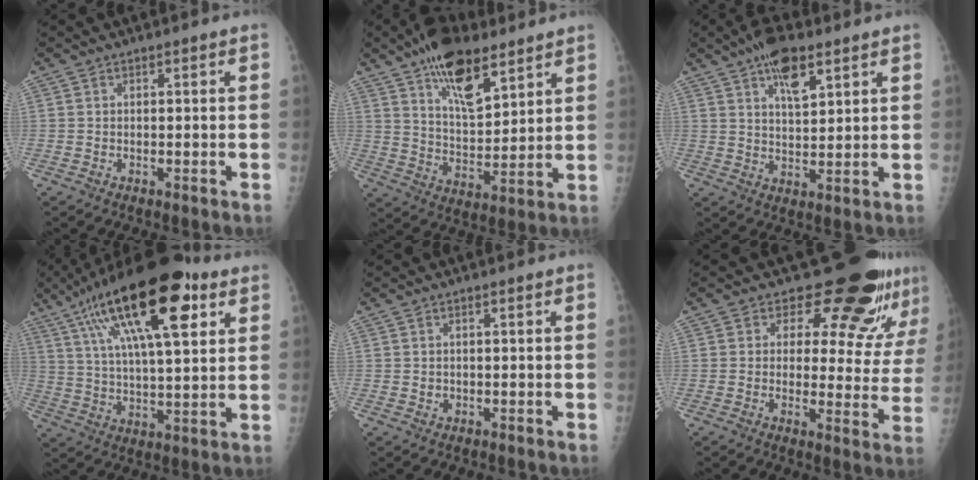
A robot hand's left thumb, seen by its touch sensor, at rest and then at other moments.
{"total": 14.9, "force": [9.3, 6.4, 9.7], "torque": [-0.132, -0.048, 0.161]}
{"total": 8.9, "force": [5.1, 3.5, 6.3], "torque": [-0.091, -0.020, 0.086]}
{"total": 24.2, "force": [11.3, 8.3, 19.8], "torque": [-0.323, -0.008, 0.183]}
{"total": 1.0, "force": [0.1, 0.9, 0.4], "torque": [-0.003, 0.000, 0.004]}
{"total": 15.6, "force": [12.5, 6.3, 6.9], "torque": [-0.032, -0.094, 0.140]}